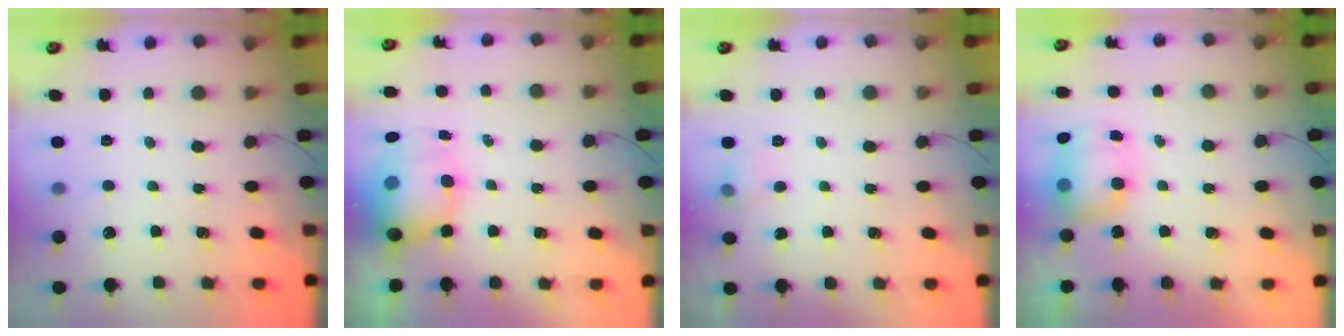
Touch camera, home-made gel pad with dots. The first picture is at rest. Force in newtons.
{"total": 11.5, "press": 11.1, "slide": 2.8}
{"total": 5.2, "press": 5.0, "slide": 1.4}
{"total": 7.6, "press": 7.6, "slide": 0.7}